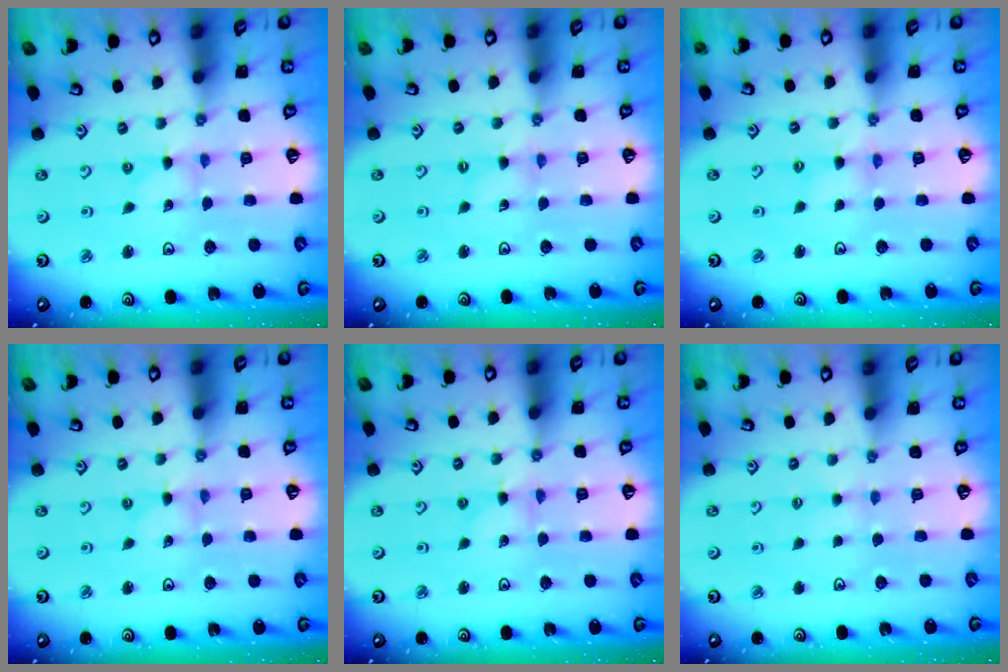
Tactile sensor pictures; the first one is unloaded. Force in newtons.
{"total": 0.0}
{"total": 1.8, "press": 1.8, "slide": 0.3}
{"total": 0.0}
{"total": 0.8, "press": 0.8, "slide": 0.1}
{"total": 2.3, "press": 2.3, "slide": 0.3}